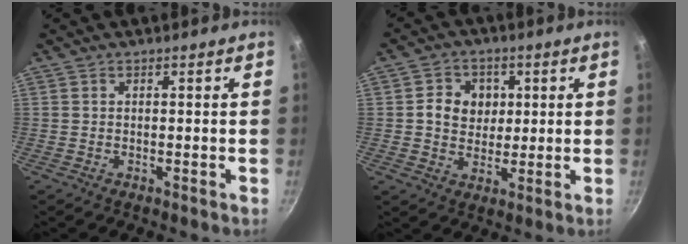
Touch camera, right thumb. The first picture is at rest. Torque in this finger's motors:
{"motor_torque": [-0.47, 0.56, 0.23, -0.21, 0.08]}